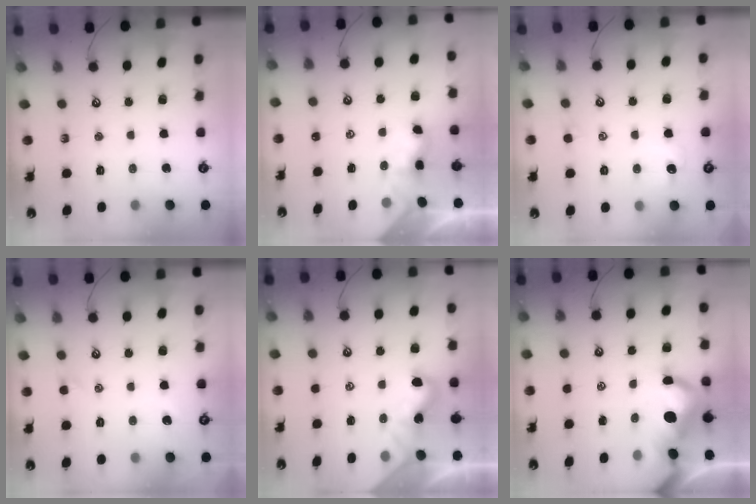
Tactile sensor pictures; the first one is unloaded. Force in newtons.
{"total": 2.3, "press": 2.3, "slide": 0.1}
{"total": 1.0, "press": 0.7, "slide": 0.7}
{"total": 1.0, "press": 0.9, "slide": 0.4}
{"total": 1.9, "press": 1.9, "slide": 0.4}
{"total": 9.1, "press": 9.0, "slide": 1.3}